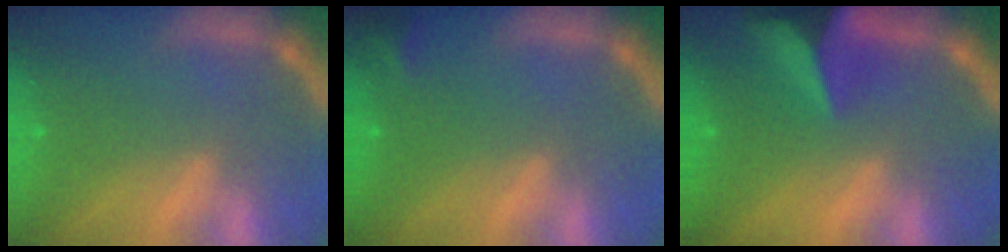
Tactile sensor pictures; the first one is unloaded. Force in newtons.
{"total": 1.4}
{"total": 8.9}